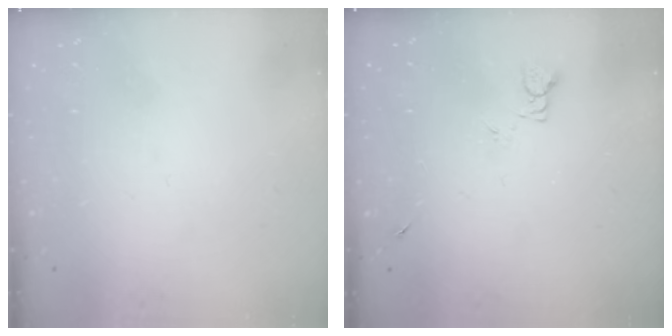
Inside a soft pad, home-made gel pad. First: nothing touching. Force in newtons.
{"total": 2.4, "press": 2.4, "slide": 0.3}